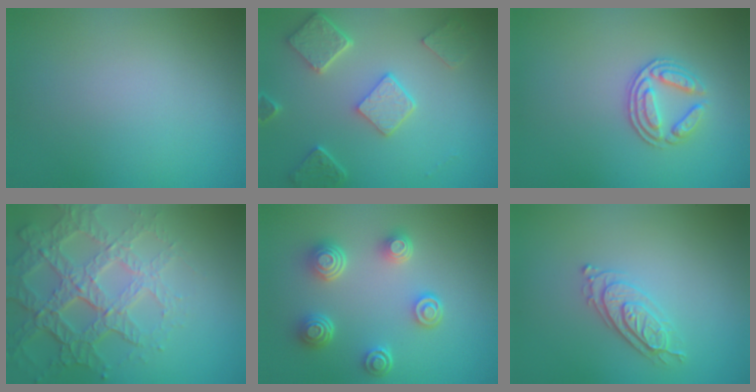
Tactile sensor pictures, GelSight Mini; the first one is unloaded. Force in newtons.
{"total": 4.9, "press": 3.8, "slide": 3.2}
{"total": 3.0, "press": 2.5, "slide": 1.6}
{"total": 7.4, "press": 5.2, "slide": 5.2}
{"total": 4.7, "press": 3.6, "slide": 3.1}
{"total": 2.4, "press": 2.3, "slide": 0.5}